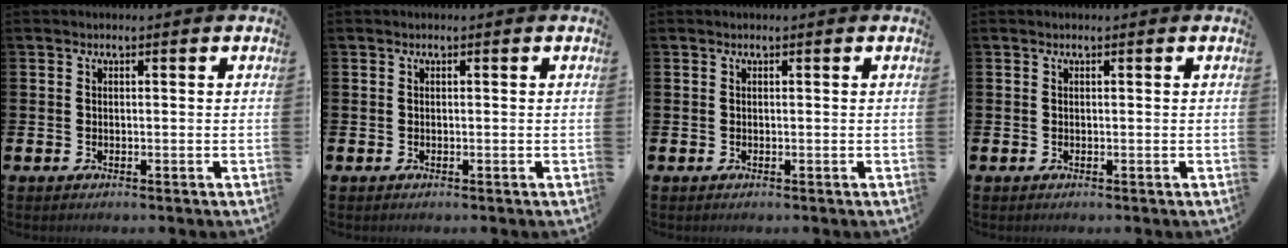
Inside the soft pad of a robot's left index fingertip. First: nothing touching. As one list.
[{"total": 0.0}, {"total": 0.0}, {"total": 0.0}]